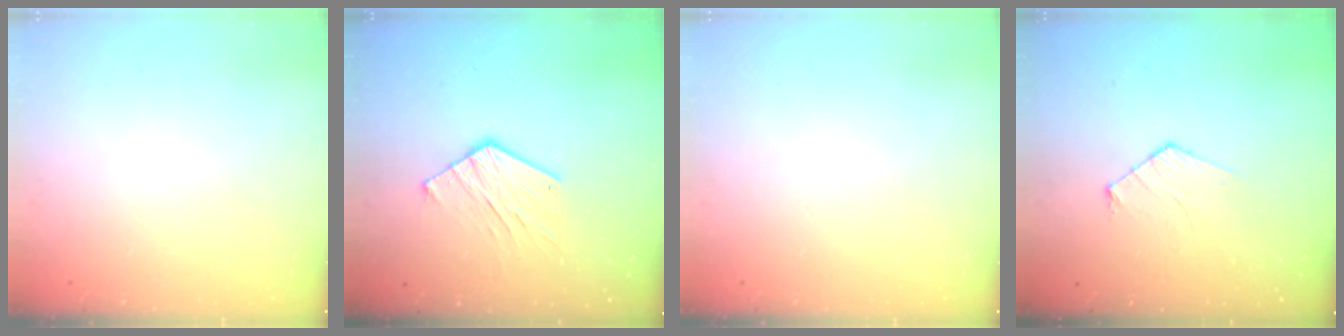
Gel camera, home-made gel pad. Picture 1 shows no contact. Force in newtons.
{"total": 9.6, "press": 9.6, "slide": 0.3}
{"total": 0.0}
{"total": 5.7, "press": 5.7, "slide": 0.6}